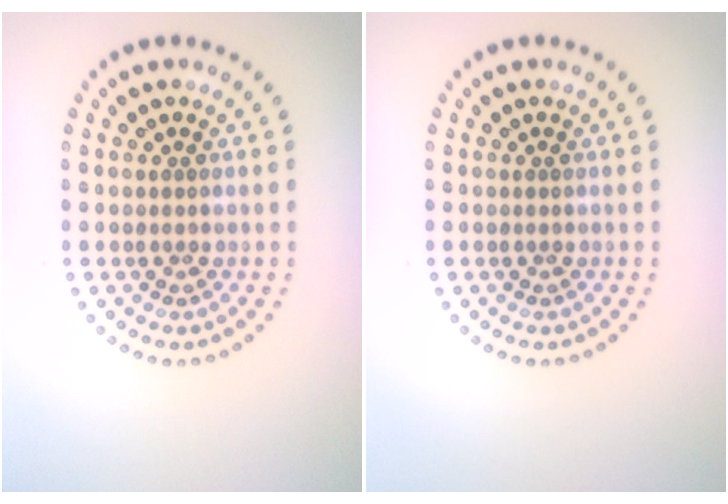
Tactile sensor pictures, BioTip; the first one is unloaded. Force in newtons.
{"total": 0.0}